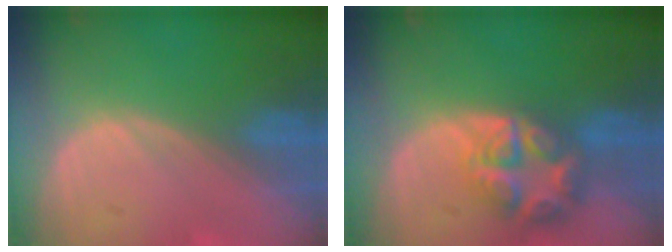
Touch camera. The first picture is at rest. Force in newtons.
{"total": 7.9, "press": 6.9, "slide": 3.9}